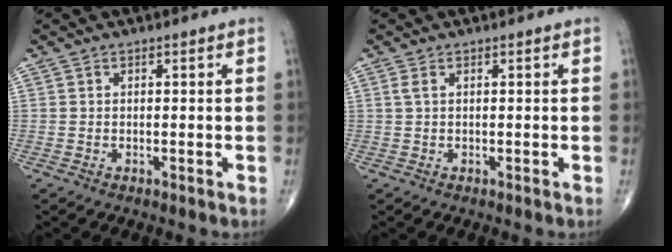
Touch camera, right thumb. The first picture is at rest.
{"total": 1.0, "force": [0.3, 0.3, 0.9], "torque": [-0.028, 0.008, 0.008]}